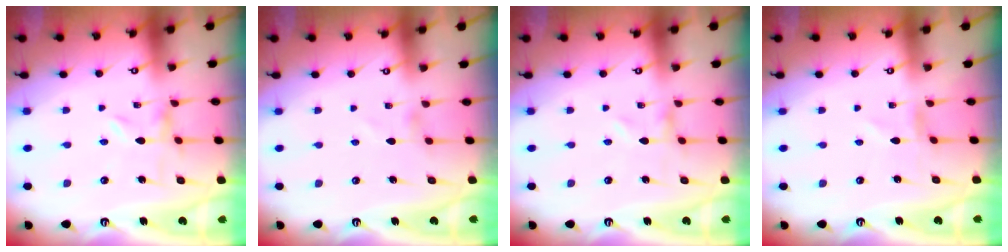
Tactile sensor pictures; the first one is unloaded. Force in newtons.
{"total": 0.0}
{"total": 0.0}
{"total": 0.0}